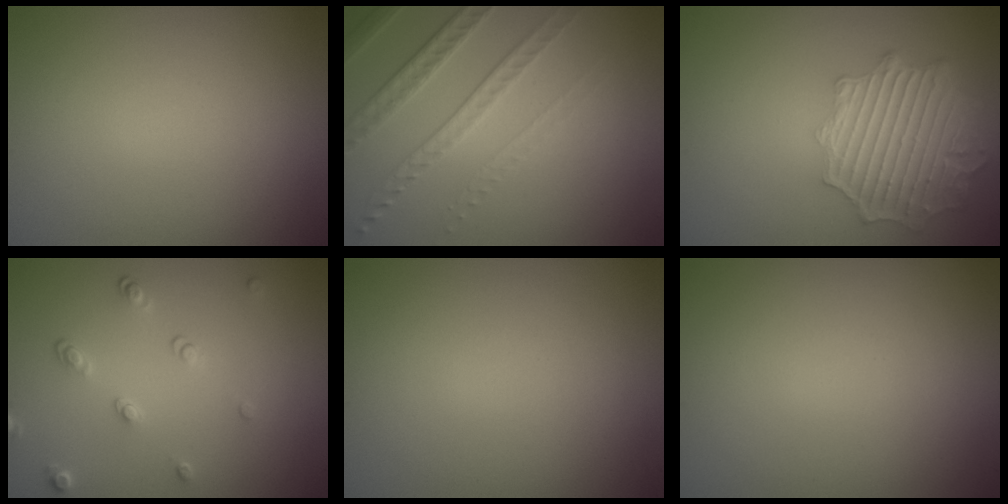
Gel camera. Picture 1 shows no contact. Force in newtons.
{"total": 4.6, "press": 3.0, "slide": 3.5}
{"total": 6.5, "press": 4.9, "slide": 4.1}
{"total": 1.8, "press": 1.3, "slide": 1.2}
{"total": 0.0}
{"total": 0.0}